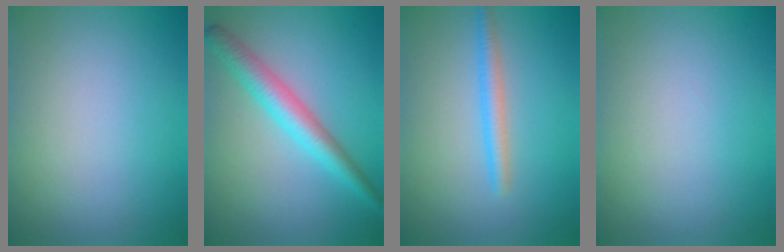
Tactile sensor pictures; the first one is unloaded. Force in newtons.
{"total": 4.0, "press": 4.0, "slide": 0.1}
{"total": 2.1, "press": 2.1, "slide": 0.2}
{"total": 0.0}